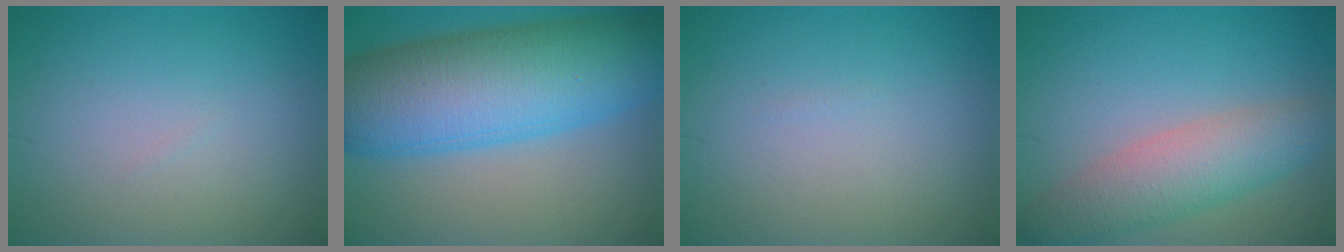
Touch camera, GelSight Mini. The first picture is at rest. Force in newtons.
{"total": 13.8, "press": 13.8, "slide": 0.3}
{"total": 0.0}
{"total": 5.4, "press": 5.4, "slide": 0.4}